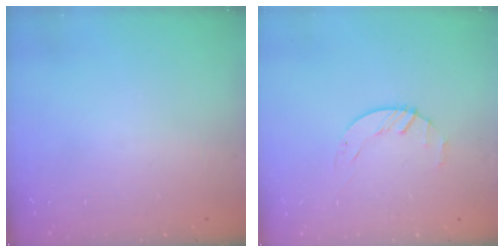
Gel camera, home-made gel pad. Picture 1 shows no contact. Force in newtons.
{"total": 1.6, "press": 1.6, "slide": 0.3}